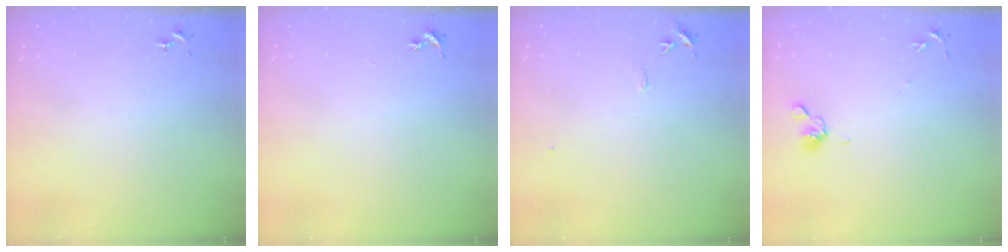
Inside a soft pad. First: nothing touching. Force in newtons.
{"total": 0.0}
{"total": 5.8, "press": 5.8, "slide": 0.6}
{"total": 7.1, "press": 6.8, "slide": 1.8}